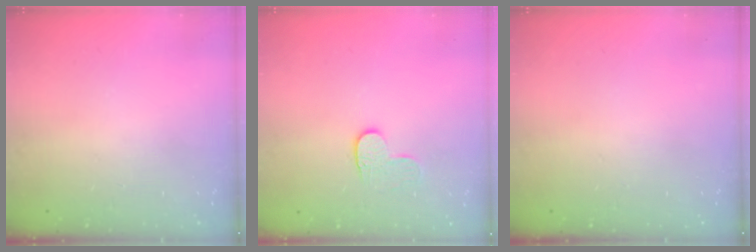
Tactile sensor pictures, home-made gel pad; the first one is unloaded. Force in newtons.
{"total": 7.0, "press": 6.9, "slide": 0.6}
{"total": 0.0}